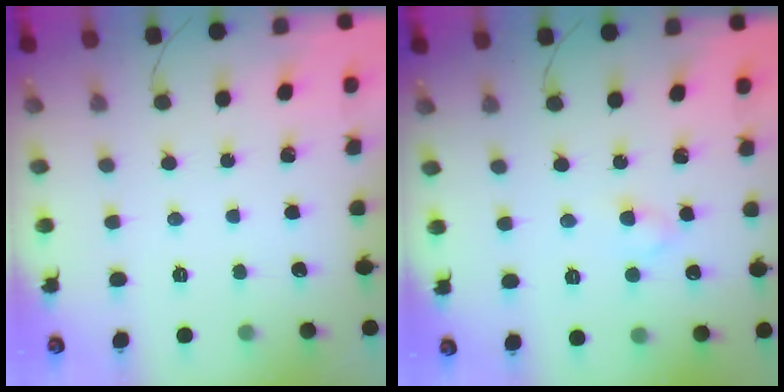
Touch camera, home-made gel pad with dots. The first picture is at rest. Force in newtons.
{"total": 2.7, "press": 2.4, "slide": 1.2}